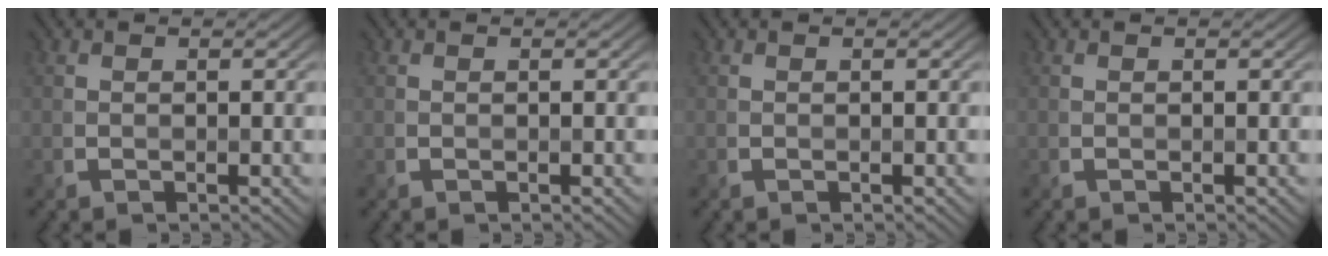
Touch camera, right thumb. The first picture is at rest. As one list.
[{"total": 0.0}, {"total": 0.0}, {"total": 0.0}]